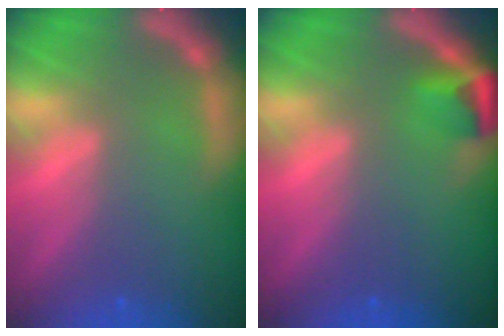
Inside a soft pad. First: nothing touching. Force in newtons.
{"total": 2.4}